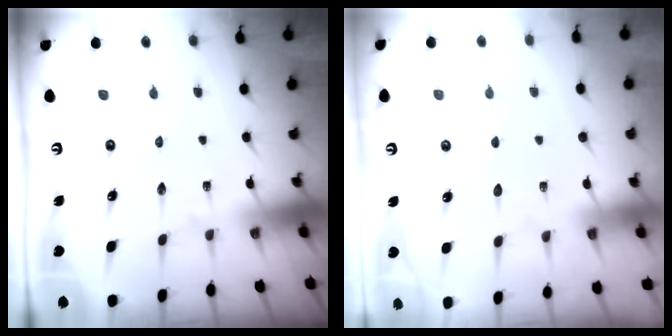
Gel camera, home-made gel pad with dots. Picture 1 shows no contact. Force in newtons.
{"total": 2.2, "press": 2.2, "slide": 0.3}